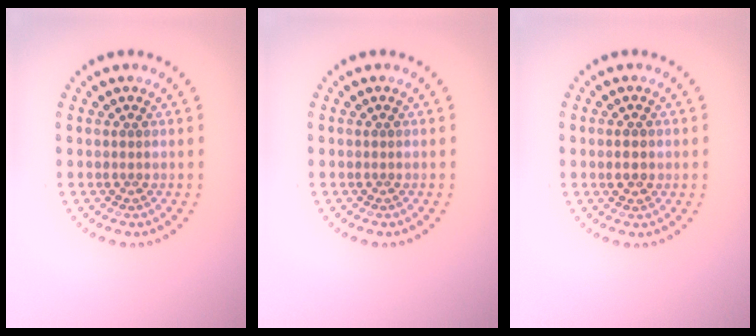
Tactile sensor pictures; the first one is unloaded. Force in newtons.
{"total": 0.0}
{"total": 2.2, "press": 2.2, "slide": 0.1}